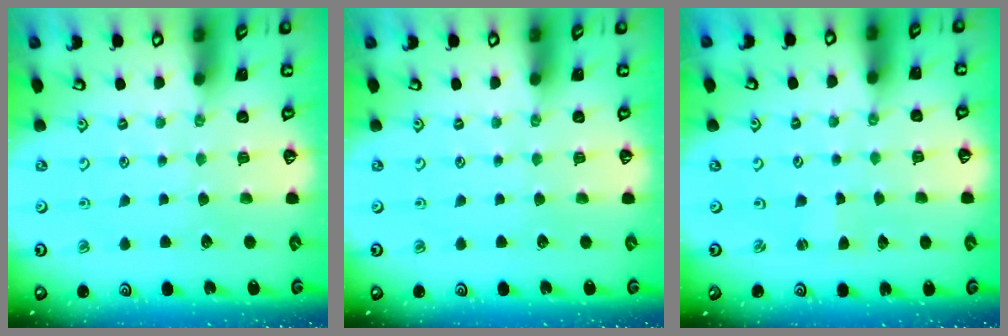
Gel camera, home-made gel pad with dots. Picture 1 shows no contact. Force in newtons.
{"total": 0.0}
{"total": 0.0}